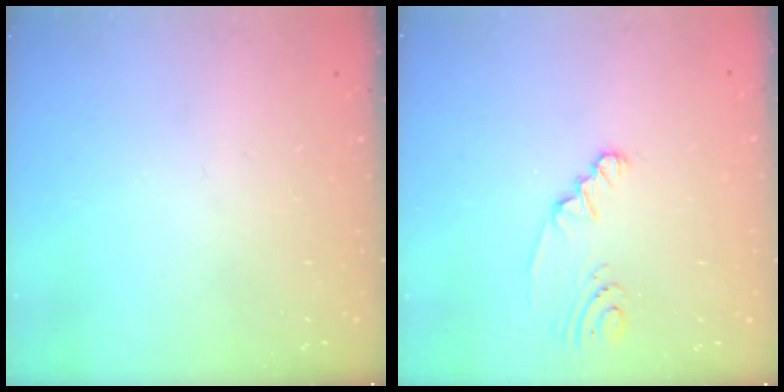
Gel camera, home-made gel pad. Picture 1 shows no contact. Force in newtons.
{"total": 2.6, "press": 2.4, "slide": 0.9}